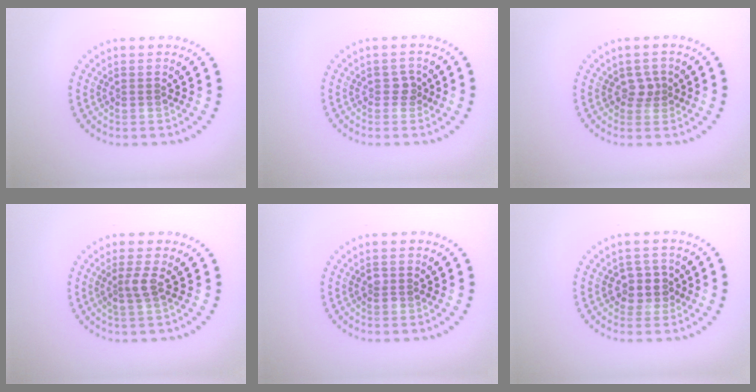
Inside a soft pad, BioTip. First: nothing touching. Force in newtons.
{"total": 1.2, "press": 1.0, "slide": 0.6}
{"total": 1.6, "press": 1.3, "slide": 0.9}
{"total": 1.7, "press": 1.3, "slide": 1.1}
{"total": 1.0, "press": 0.9, "slide": 0.3}
{"total": 2.6, "press": 2.3, "slide": 1.2}